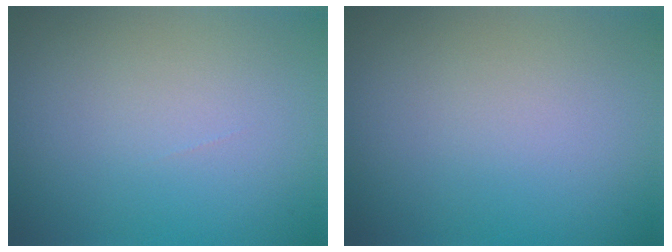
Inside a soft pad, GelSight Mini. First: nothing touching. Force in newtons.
{"total": 0.0}